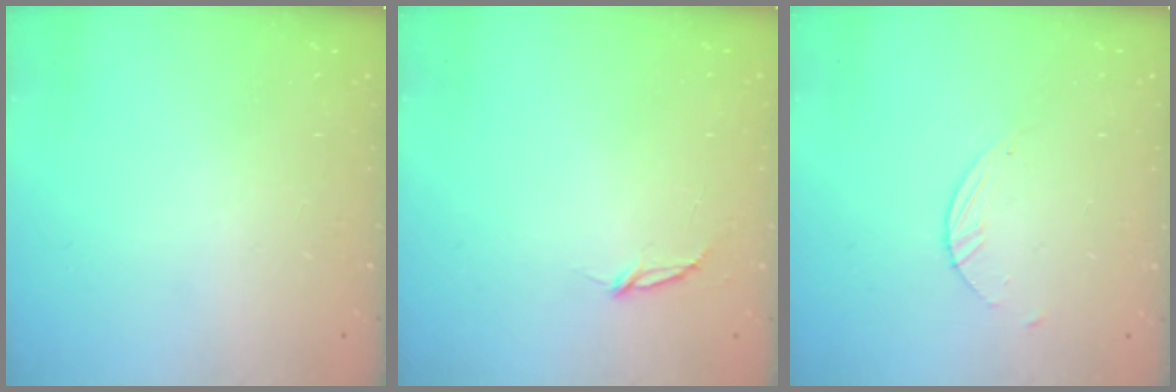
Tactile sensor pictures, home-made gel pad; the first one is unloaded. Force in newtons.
{"total": 2.8, "press": 2.8, "slide": 0.3}
{"total": 1.8, "press": 1.8, "slide": 0.1}